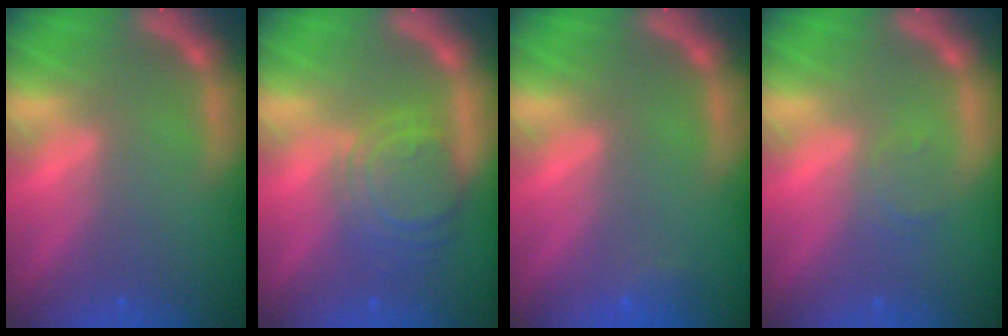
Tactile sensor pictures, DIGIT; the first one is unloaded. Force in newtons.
{"total": 6.5}
{"total": 1.4}
{"total": 1.5}